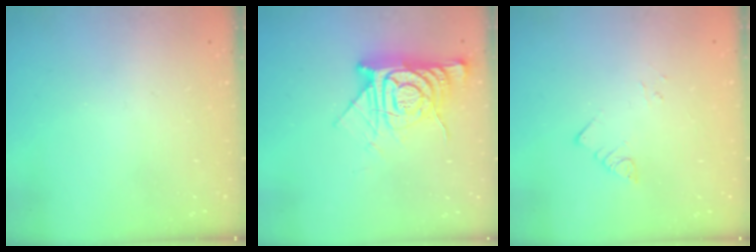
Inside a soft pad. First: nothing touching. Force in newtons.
{"total": 14.6, "press": 14.5, "slide": 1.4}
{"total": 2.8, "press": 2.8, "slide": 0.2}